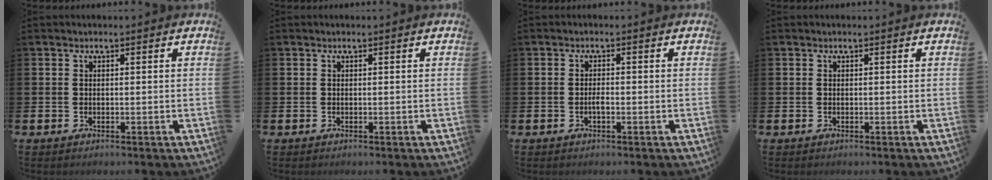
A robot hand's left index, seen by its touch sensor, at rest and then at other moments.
{"total": 0.0}
{"total": 1.2, "force": [-0.4, 0.4, 1.1], "torque": [-0.020, 0.001, -0.009]}
{"total": 0.0}